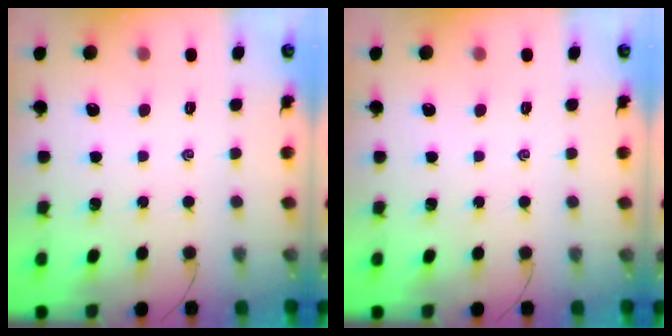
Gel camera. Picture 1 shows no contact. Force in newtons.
{"total": 0.0}